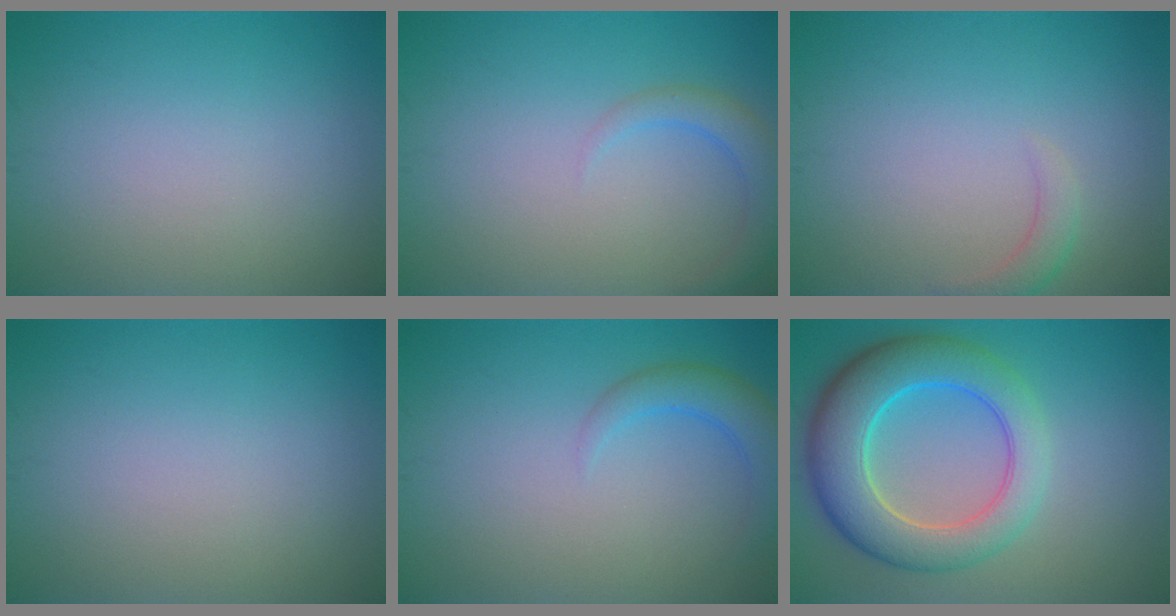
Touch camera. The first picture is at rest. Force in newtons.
{"total": 2.4, "press": 2.4, "slide": 0.2}
{"total": 1.6, "press": 1.6, "slide": 0.3}
{"total": 0.0}
{"total": 2.9, "press": 2.9, "slide": 0.2}
{"total": 8.6, "press": 8.6, "slide": 0.5}